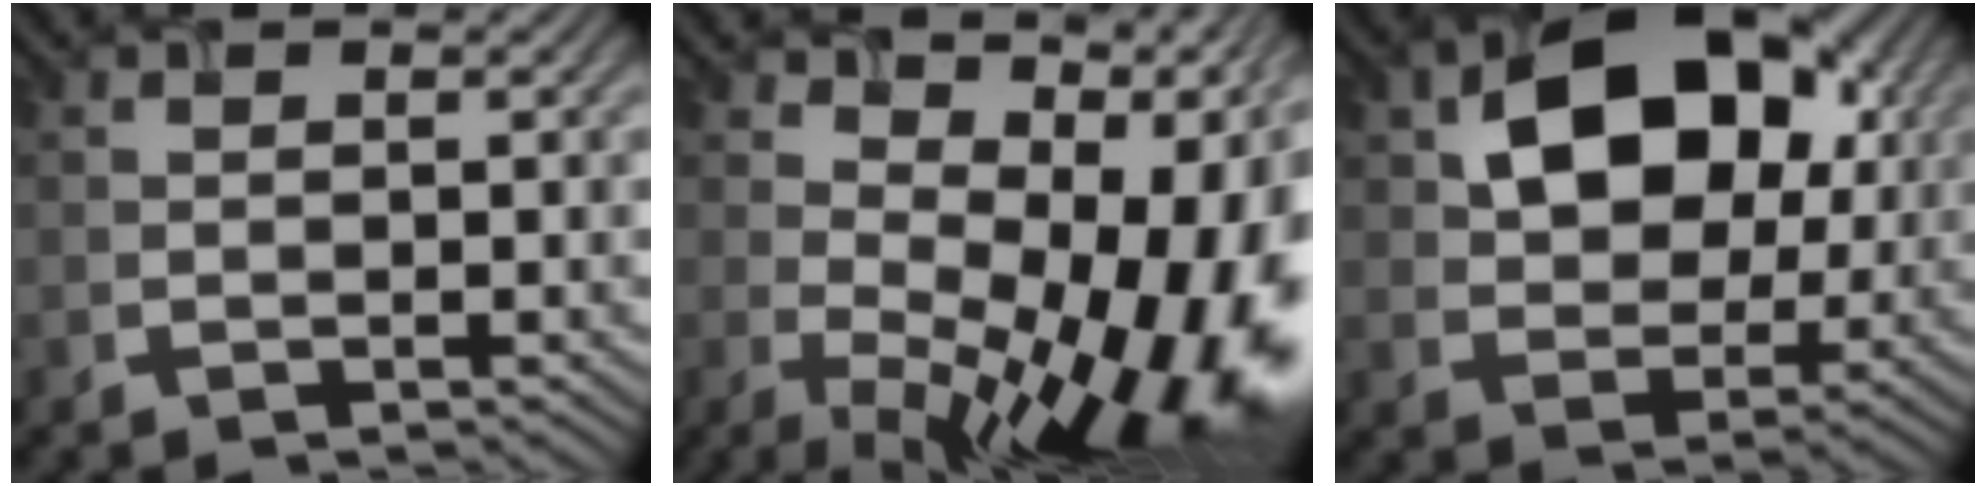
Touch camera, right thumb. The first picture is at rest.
{"total": 16.6, "force": [1.4, 8.4, 14.3], "torque": [-0.164, -0.011, 0.053]}
{"total": 12.6, "force": [3.8, 8.6, 8.4], "torque": [-0.135, 0.012, 0.062]}